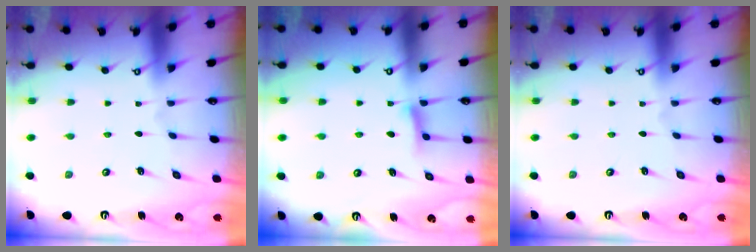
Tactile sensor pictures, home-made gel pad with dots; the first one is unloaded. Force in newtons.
{"total": 8.2, "press": 8.2, "slide": 0.5}
{"total": 0.0}